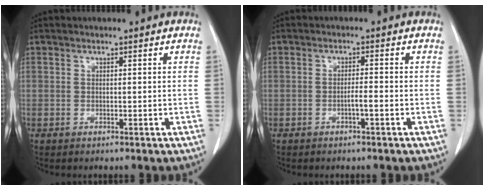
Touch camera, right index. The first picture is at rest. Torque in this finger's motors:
{"motor_torque": [0.42, -0.28, 0.18, 0.06]}